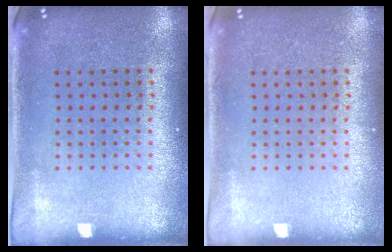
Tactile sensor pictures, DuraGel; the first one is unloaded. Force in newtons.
{"total": 0.0}